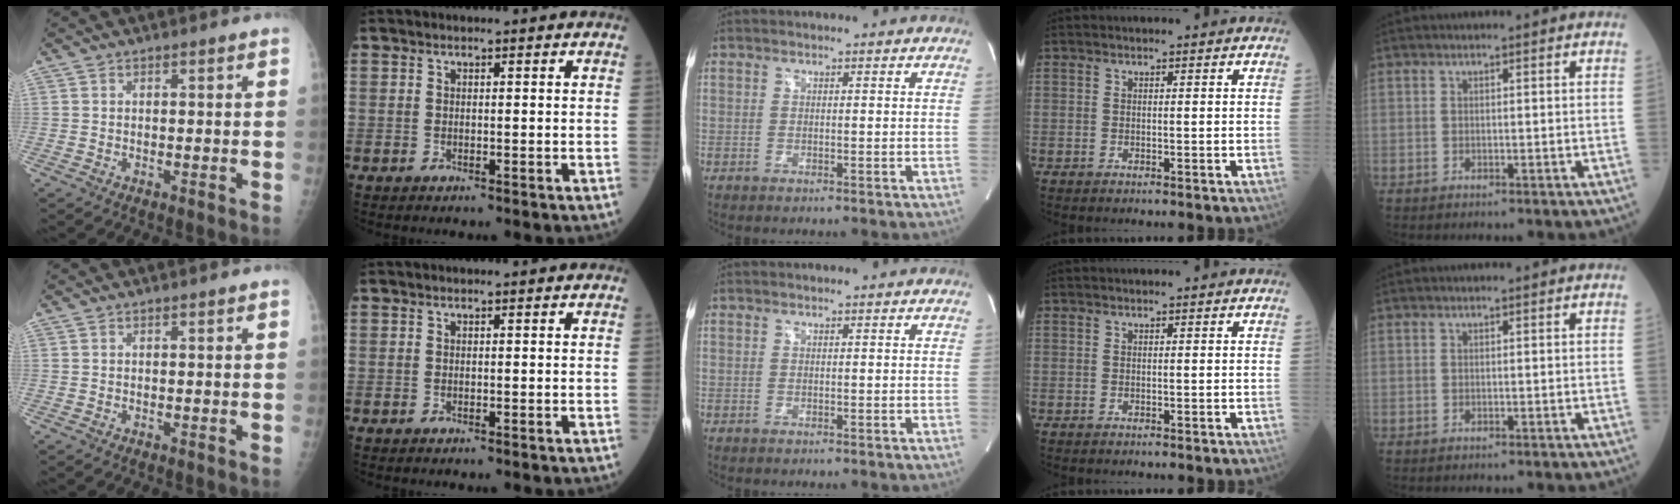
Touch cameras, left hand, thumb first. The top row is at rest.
{}